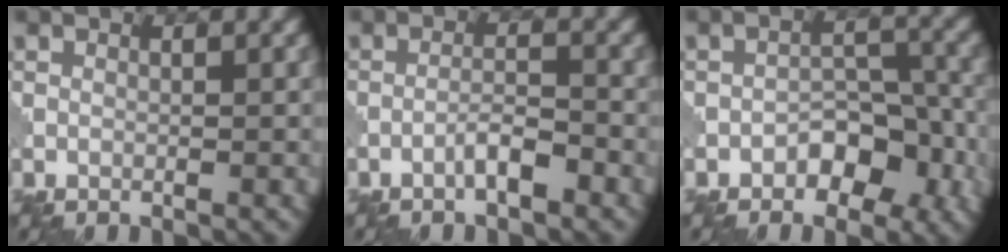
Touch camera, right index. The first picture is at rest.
{"total": 2.4, "force": [-1.5, 0.4, 1.8], "torque": [-0.032, 0.010, -0.030]}
{"total": 4.5, "force": [-2.2, 2.6, 2.9], "torque": [-0.032, 0.008, -0.032]}